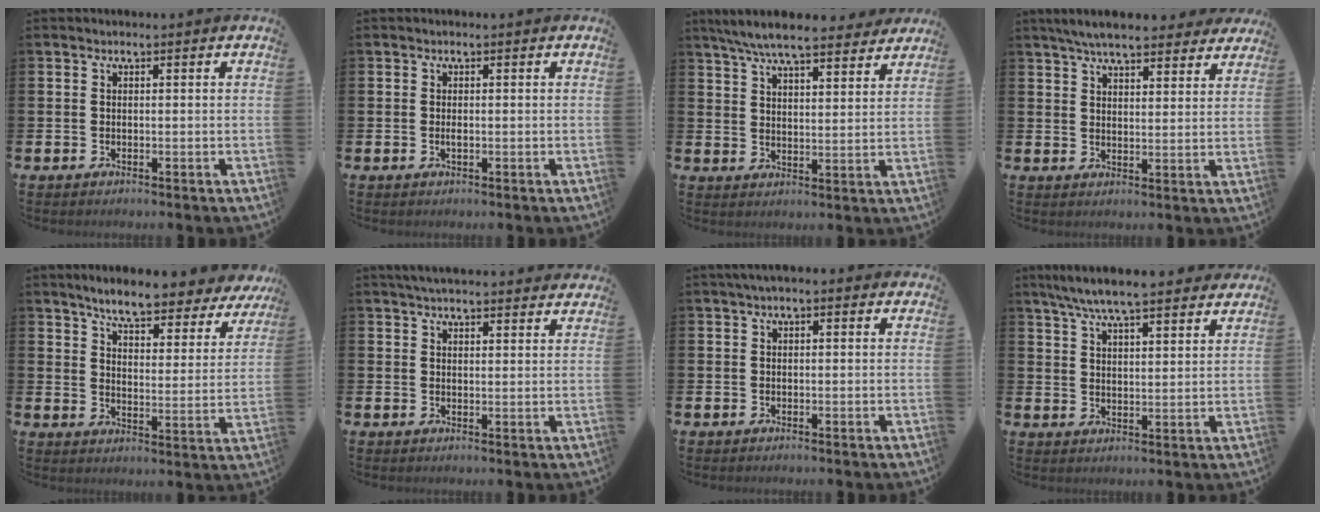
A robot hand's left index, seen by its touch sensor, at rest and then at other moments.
{"total": 0.8, "force": [-0.2, 0.2, 0.7], "torque": [-0.021, 0.002, -0.003]}
{"total": 7.8, "force": [7.2, 1.2, 2.7], "torque": [-0.064, -0.038, 0.128]}
{"total": 6.3, "force": [5.9, 1.1, 1.9], "torque": [-0.045, -0.024, 0.106]}
{"total": 7.0, "force": [6.4, 0.8, 2.5], "torque": [-0.071, -0.040, 0.109]}
{"total": 3.7, "force": [3.6, 0.4, 0.8], "torque": [-0.020, -0.013, 0.066]}
{"total": 1.1, "force": [0.7, 0.5, 0.8], "torque": [-0.014, 0.006, 0.010]}
{"total": 7.3, "force": [6.8, 0.7, 2.5], "torque": [-0.067, -0.027, 0.123]}